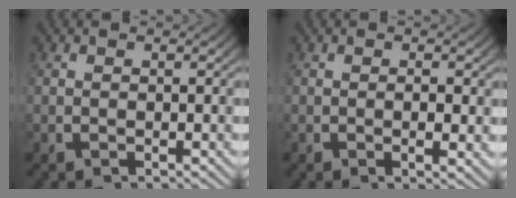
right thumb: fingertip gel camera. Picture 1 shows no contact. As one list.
[{"total": 1.2, "force": [-0.2, 0.3, 1.2], "torque": [-0.023, -0.005, -0.006]}]